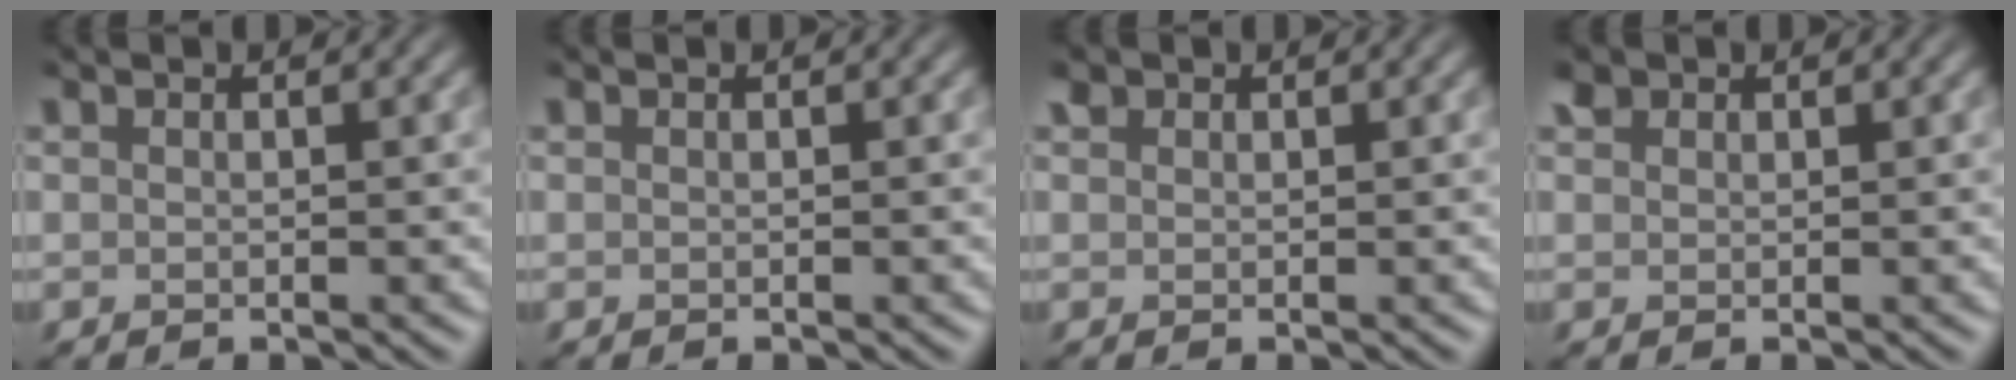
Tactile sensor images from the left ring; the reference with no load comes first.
{"total": 0.0}
{"total": 0.7, "force": [0.3, 0.6, 0.1], "torque": [-0.004, 0.003, 0.005]}
{"total": 0.9, "force": [0.5, 0.7, 0.2], "torque": [-0.007, 0.003, 0.008]}